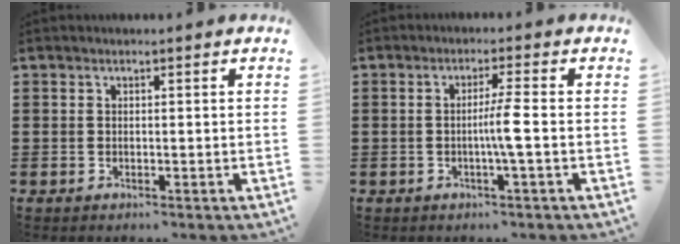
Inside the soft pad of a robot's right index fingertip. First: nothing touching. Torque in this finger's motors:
{"motor_torque": [1.43, 0.04, 0.19, 0.12]}